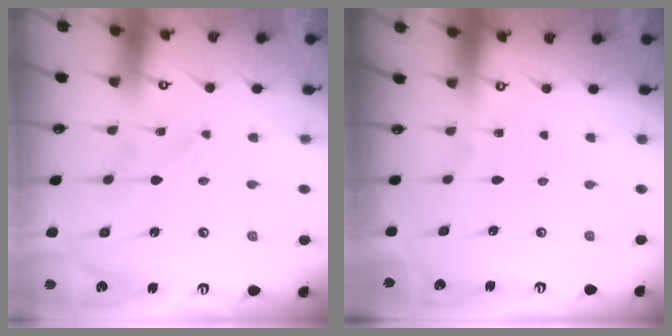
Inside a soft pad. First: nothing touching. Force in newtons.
{"total": 0.0}